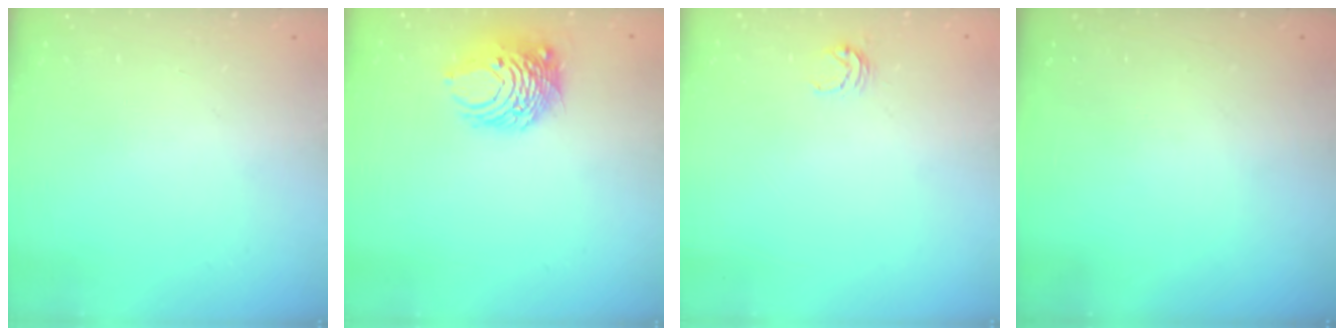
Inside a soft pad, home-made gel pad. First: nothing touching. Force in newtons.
{"total": 8.4, "press": 8.4, "slide": 0.8}
{"total": 4.3, "press": 4.3, "slide": 0.3}
{"total": 0.0}